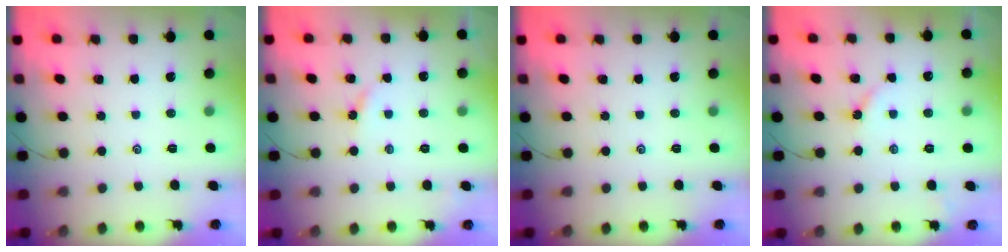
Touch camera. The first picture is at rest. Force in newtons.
{"total": 3.1, "press": 3.1, "slide": 0.3}
{"total": 0.0}
{"total": 2.8, "press": 2.8, "slide": 0.3}